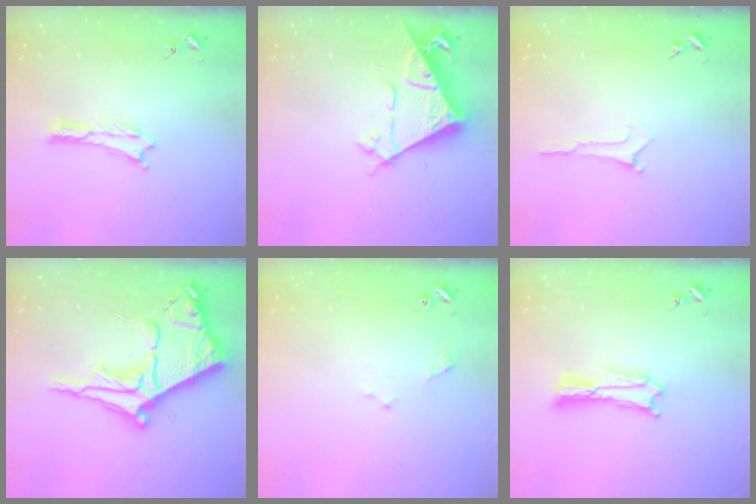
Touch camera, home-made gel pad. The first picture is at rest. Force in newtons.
{"total": 7.7, "press": 7.7, "slide": 0.8}
{"total": 0.0}
{"total": 10.4, "press": 10.4, "slide": 1.1}
{"total": 1.6, "press": 1.6, "slide": 0.2}
{"total": 2.7, "press": 2.7, "slide": 0.3}